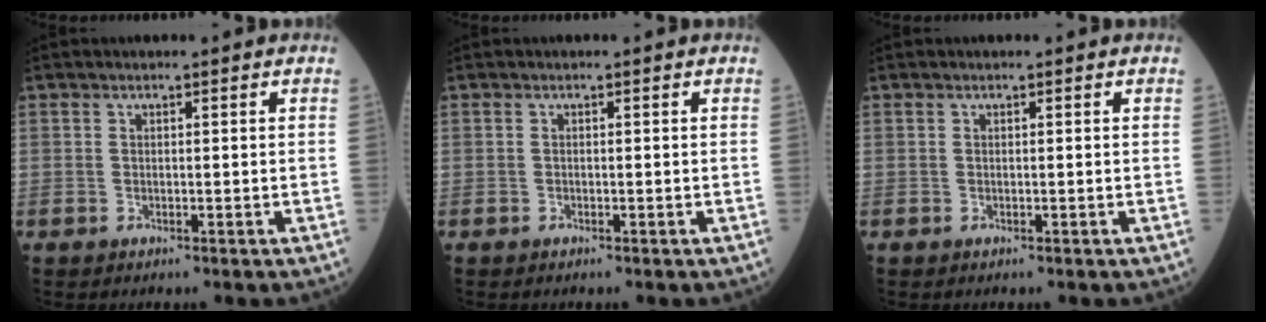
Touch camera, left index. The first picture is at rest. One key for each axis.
{"total": 0.0}
{"total": 0.0}